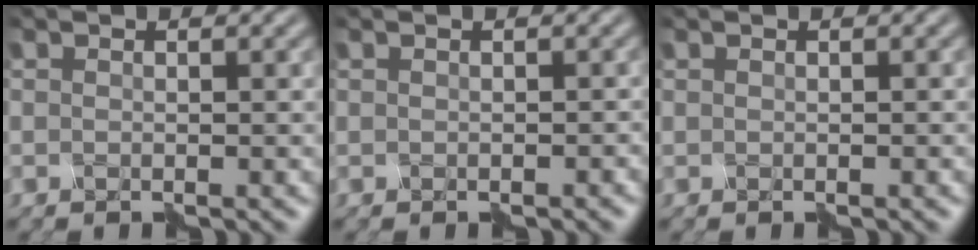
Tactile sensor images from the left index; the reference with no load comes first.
{"total": 0.7, "force": [-0.5, 0.4, 0.2], "torque": [-0.004, -0.001, -0.006]}
{"total": 0.0}